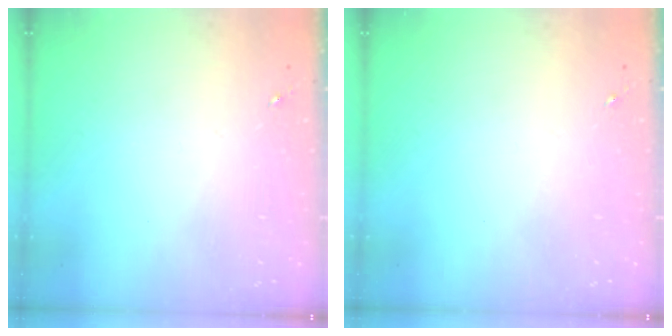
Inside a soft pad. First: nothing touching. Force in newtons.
{"total": 0.0}